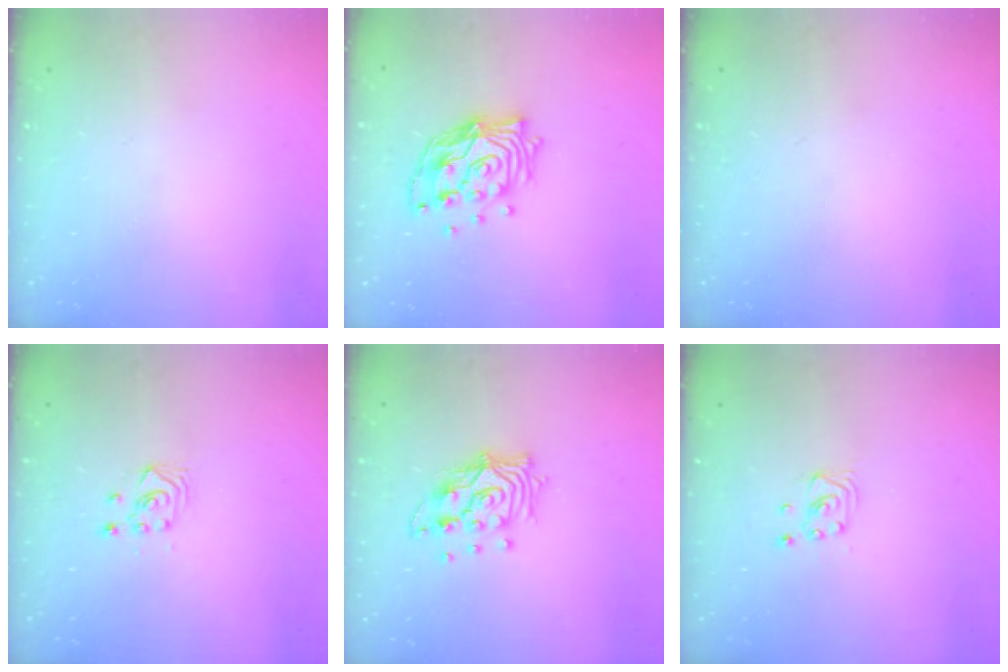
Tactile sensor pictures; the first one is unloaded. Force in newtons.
{"total": 13.5, "press": 13.4, "slide": 1.0}
{"total": 0.0}
{"total": 2.6, "press": 2.6, "slide": 0.3}
{"total": 12.4, "press": 12.4, "slide": 1.0}
{"total": 2.2, "press": 2.2, "slide": 0.2}